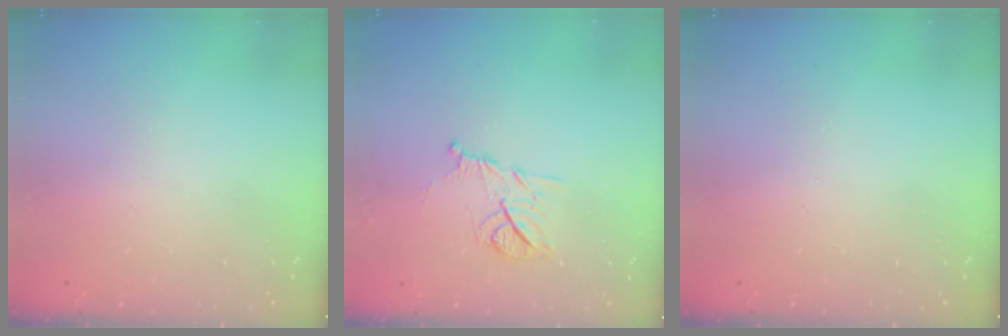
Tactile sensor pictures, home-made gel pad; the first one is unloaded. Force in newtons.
{"total": 10.0, "press": 10.0, "slide": 1.0}
{"total": 0.0}